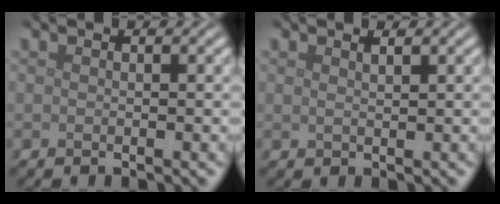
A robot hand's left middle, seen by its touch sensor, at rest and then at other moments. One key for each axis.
{"total": 0.9, "fx": 0.7, "fy": 0.2, "fz": 0.5, "tx": -0.011, "ty": -0.001, "tz": 0.011}